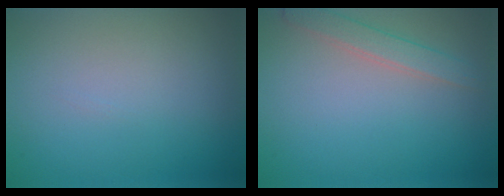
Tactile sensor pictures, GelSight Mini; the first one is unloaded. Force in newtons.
{"total": 2.1, "press": 2.1, "slide": 0.1}